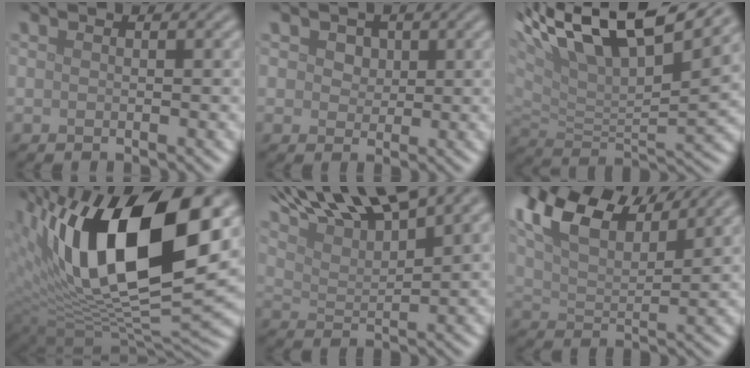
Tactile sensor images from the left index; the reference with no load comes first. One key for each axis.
{"total": 3.0, "fx": 1.6, "fy": 2.1, "fz": 1.5, "tx": -0.033, "ty": 0.012, "tz": 0.012}
{"total": 14.0, "fx": 9.3, "fy": 4.9, "fz": 9.3, "tx": -0.183, "ty": 0.039, "tz": 0.154}
{"total": 16.8, "fx": 5.5, "fy": 7.2, "fz": 14.2, "tx": -0.224, "ty": -0.005, "tz": 0.089}
{"total": 10.7, "fx": 8.2, "fy": 2.6, "fz": 6.5, "tx": -0.123, "ty": 0.025, "tz": 0.135}
{"total": 10.0, "fx": 6.7, "fy": 3.8, "fz": 6.4, "tx": -0.133, "ty": 0.032, "tz": 0.112}